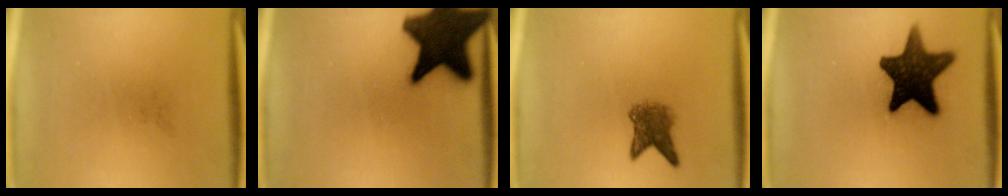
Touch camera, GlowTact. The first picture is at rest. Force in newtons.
{"total": 18.0}
{"total": 4.2}
{"total": 15.9}